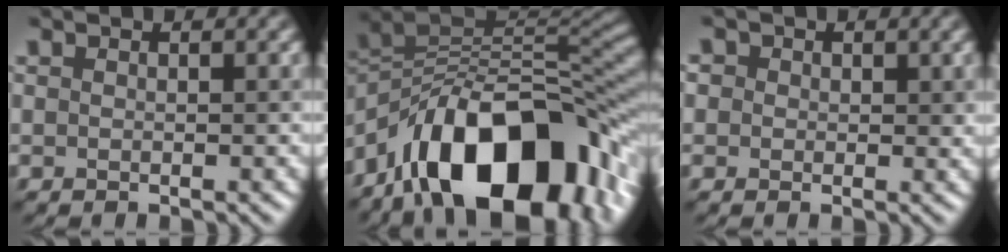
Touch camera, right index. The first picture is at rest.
{"total": 16.3, "force": [-8.2, 8.1, 11.6], "torque": [-0.172, 0.020, -0.138]}
{"total": 2.6, "force": [1.0, 2.1, 1.1], "torque": [-0.011, 0.012, -0.002]}